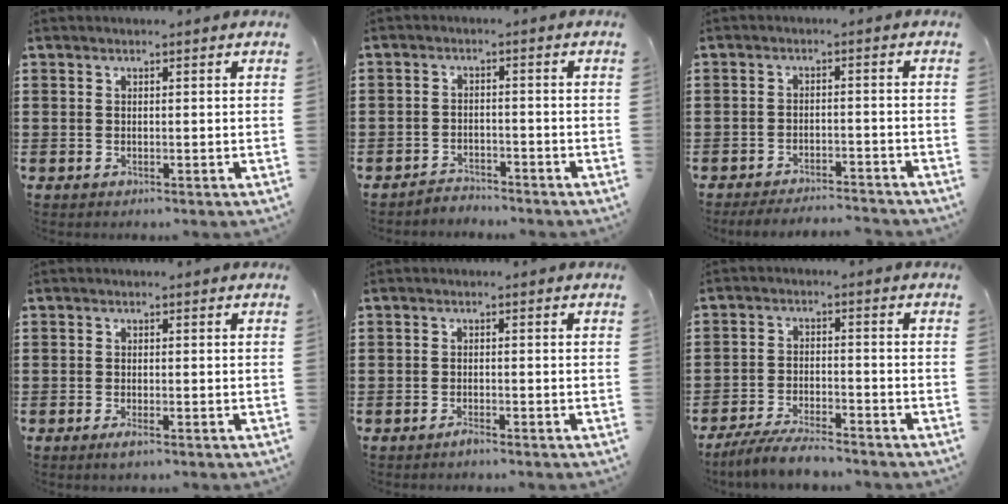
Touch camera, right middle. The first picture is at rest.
{"total": 2.9, "force": [-2.8, 0.5, -0.4], "torque": [-0.002, 0.002, -0.064]}
{"total": 3.4, "force": [-3.4, 0.2, 0.6], "torque": [-0.012, 0.002, -0.068]}
{"total": 1.0, "force": [-0.6, 0.2, 0.8], "torque": [-0.015, -0.005, -0.009]}
{"total": 1.2, "force": [-1.0, 0.2, 0.5], "torque": [-0.012, -0.006, -0.018]}
{"total": 5.3, "force": [-4.9, 0.6, 2.0], "torque": [-0.044, -0.005, -0.096]}